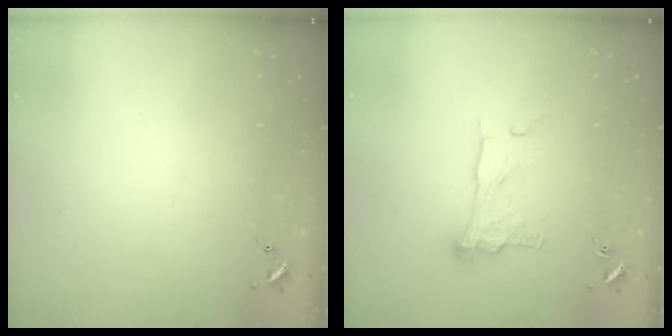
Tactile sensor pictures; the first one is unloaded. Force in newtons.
{"total": 12.7, "press": 12.7, "slide": 1.0}